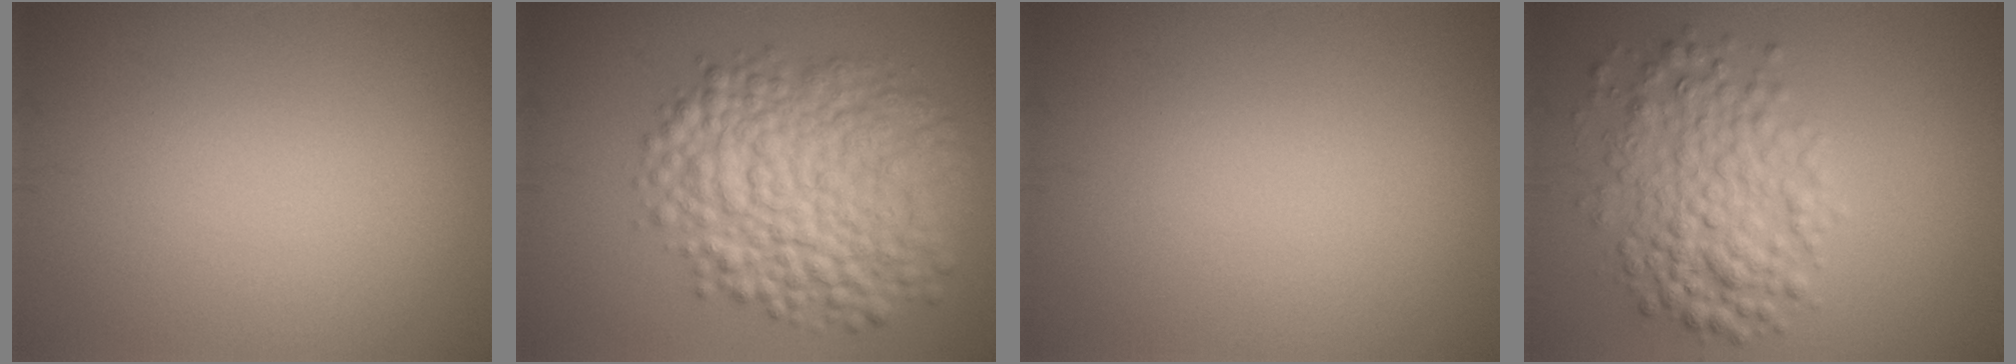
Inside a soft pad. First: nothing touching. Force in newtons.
{"total": 9.7, "press": 9.7, "slide": 0.2}
{"total": 0.0}
{"total": 5.4, "press": 5.4, "slide": 0.1}